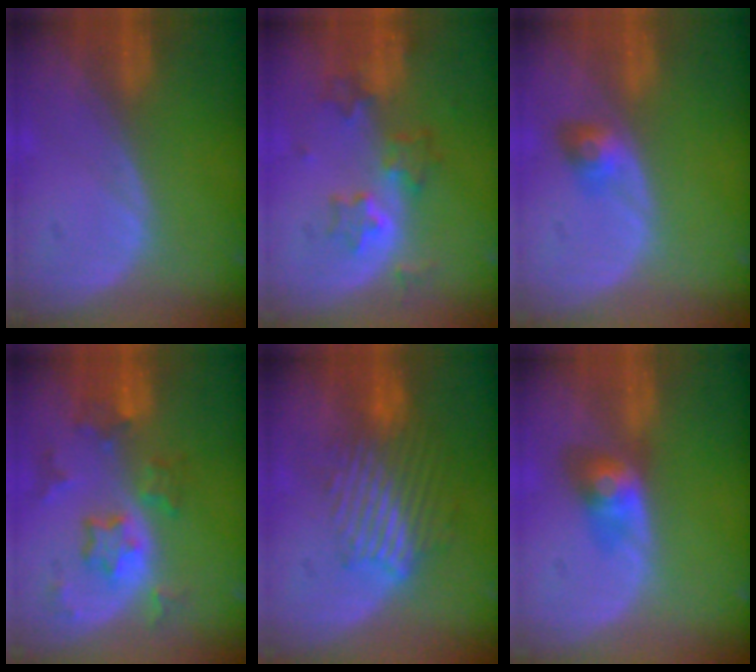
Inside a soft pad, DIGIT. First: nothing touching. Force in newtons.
{"total": 6.3, "press": 5.8, "slide": 2.5}
{"total": 3.0, "press": 2.6, "slide": 1.3}
{"total": 7.7, "press": 6.8, "slide": 3.7}
{"total": 9.5, "press": 8.1, "slide": 5.1}
{"total": 4.0, "press": 4.0, "slide": 0.2}